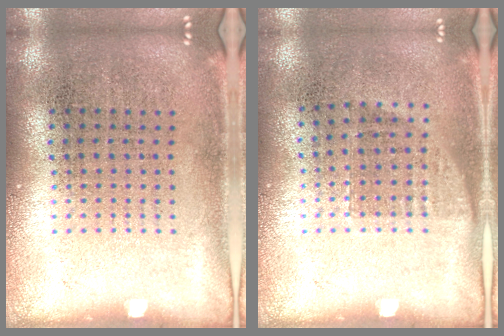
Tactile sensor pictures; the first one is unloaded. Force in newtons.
{"total": 0.7, "press": 0.6, "slide": 0.3}